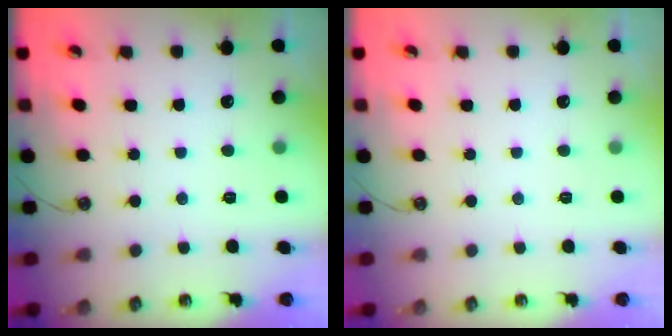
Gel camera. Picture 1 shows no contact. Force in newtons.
{"total": 0.0}